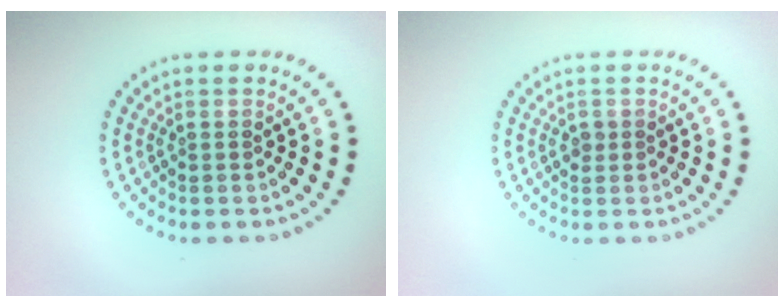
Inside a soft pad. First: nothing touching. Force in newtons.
{"total": 0.9, "press": 0.9, "slide": 0.0}